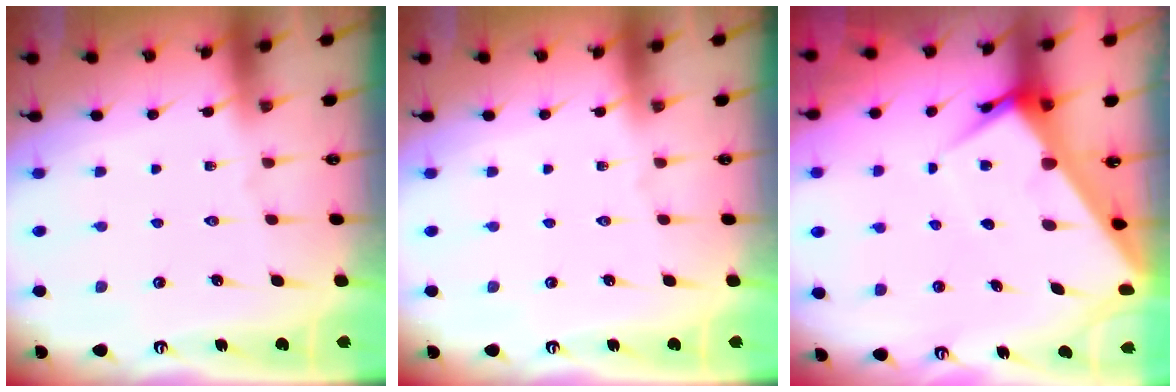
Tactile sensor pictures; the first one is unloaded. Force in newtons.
{"total": 0.0}
{"total": 7.3, "press": 7.3, "slide": 0.7}